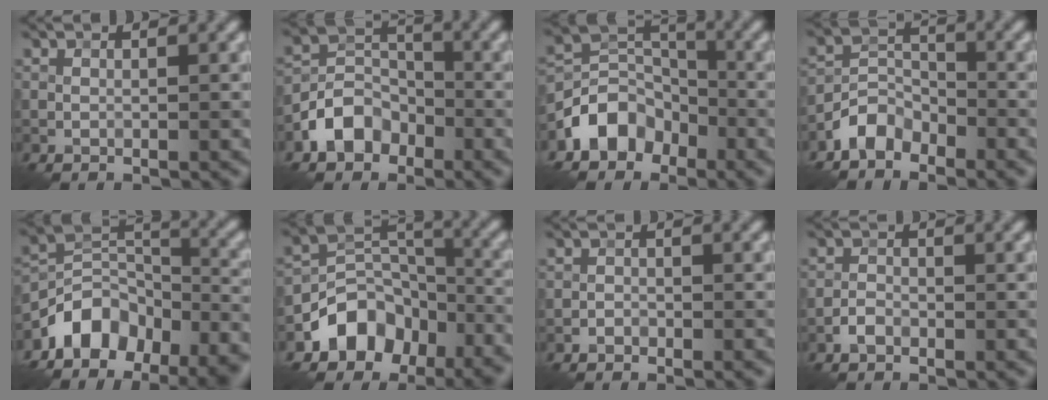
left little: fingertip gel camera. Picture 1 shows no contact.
{"total": 4.6, "force": [-2.7, 3.2, 1.9], "torque": [-0.032, 0.004, -0.058]}
{"total": 5.4, "force": [-3.3, 3.9, 1.9], "torque": [-0.018, 0.002, -0.069]}
{"total": 3.2, "force": [-2.6, 1.6, 1.1], "torque": [-0.019, 0.010, -0.061]}
{"total": 8.7, "force": [-6.2, 4.6, 4.1], "torque": [-0.056, 0.001, -0.120]}
{"total": 7.5, "force": [-4.5, 5.1, 3.1], "torque": [-0.028, -0.003, -0.087]}
{"total": 0.7, "force": [-0.6, 0.2, 0.1], "torque": [-0.002, 0.003, -0.011]}
{"total": 1.2, "force": [-0.8, 0.6, 0.6], "torque": [-0.010, 0.005, -0.019]}